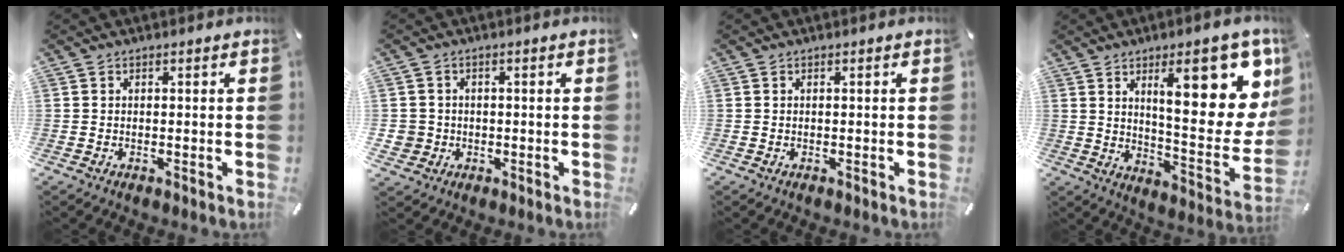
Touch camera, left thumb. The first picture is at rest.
{"total": 4.0, "force": [-0.6, 3.9, 0.5], "torque": [-0.019, 0.006, -0.011]}
{"total": 0.0}
{"total": 22.3, "force": [9.8, 8.5, 18.2], "torque": [-0.231, -0.067, 0.148]}